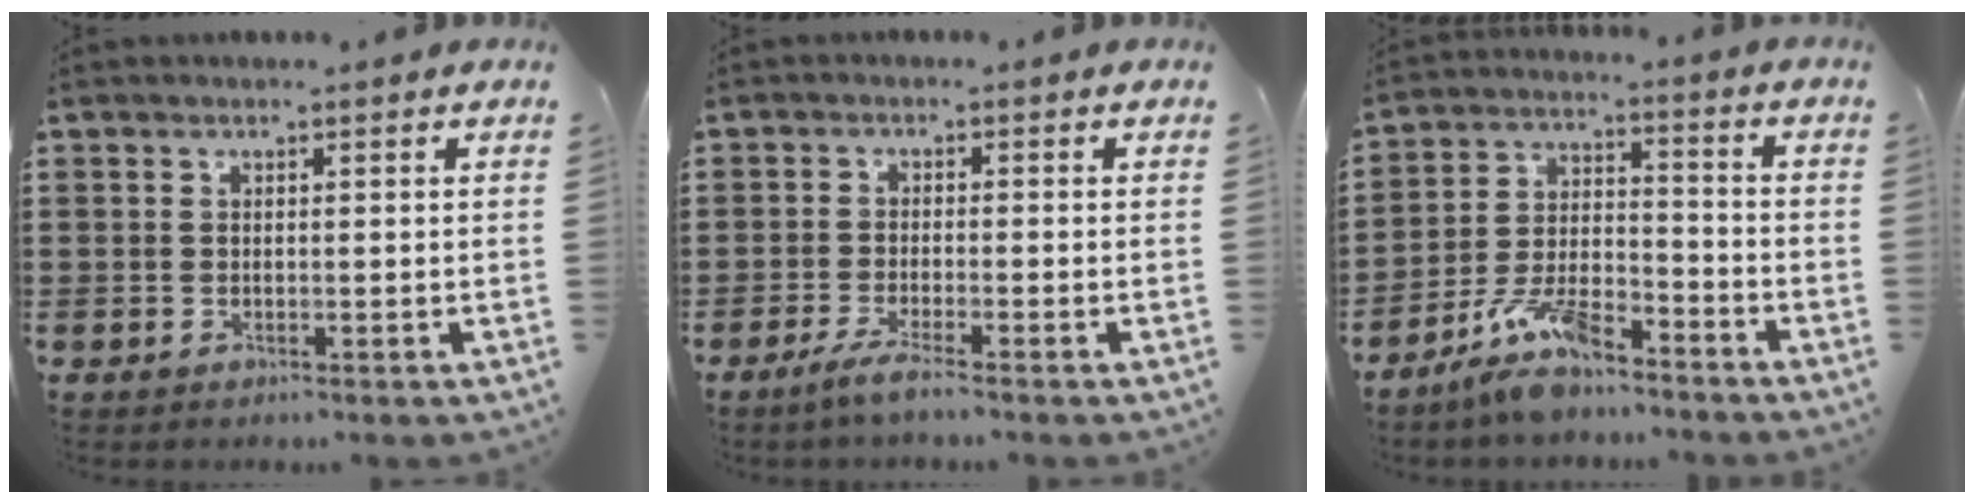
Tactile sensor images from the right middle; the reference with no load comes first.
{"total": 2.8, "force": [-1.9, -0.2, 2.0], "torque": [-0.047, -0.008, -0.040]}
{"total": 8.7, "force": [-7.3, 2.2, 4.1], "torque": [-0.093, 0.008, -0.142]}